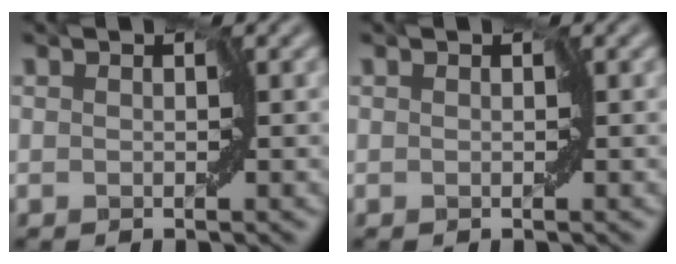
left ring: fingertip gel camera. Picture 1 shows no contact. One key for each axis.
{"total": 0.0}